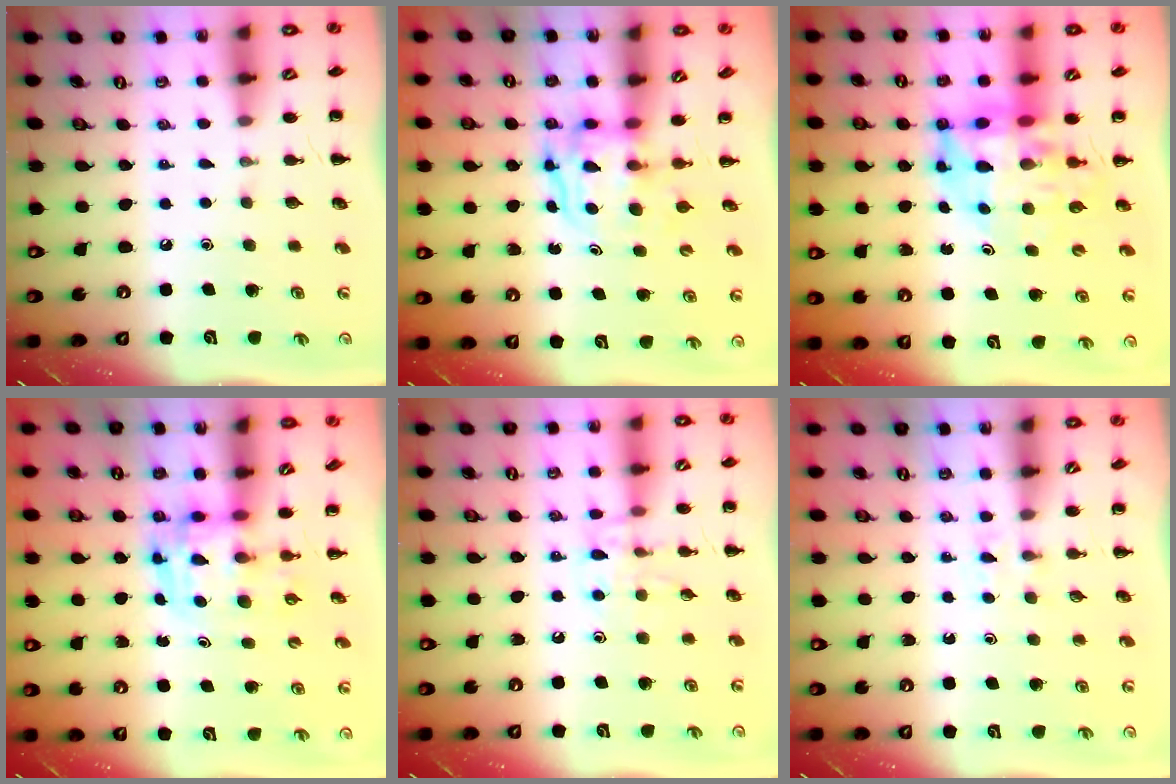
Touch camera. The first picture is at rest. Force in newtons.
{"total": 3.8, "press": 3.8, "slide": 0.4}
{"total": 10.7, "press": 10.2, "slide": 3.2}
{"total": 3.6, "press": 3.5, "slide": 0.6}
{"total": 9.8, "press": 9.8, "slide": 0.9}
{"total": 2.4, "press": 2.0, "slide": 1.2}